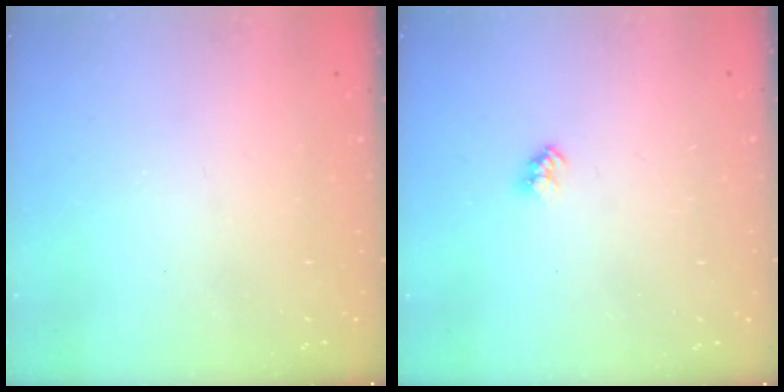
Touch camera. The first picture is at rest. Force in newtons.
{"total": 2.4, "press": 2.4, "slide": 0.2}